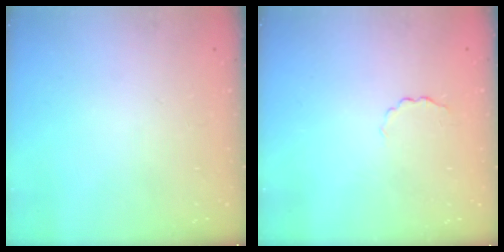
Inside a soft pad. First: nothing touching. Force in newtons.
{"total": 2.0, "press": 1.9, "slide": 0.5}